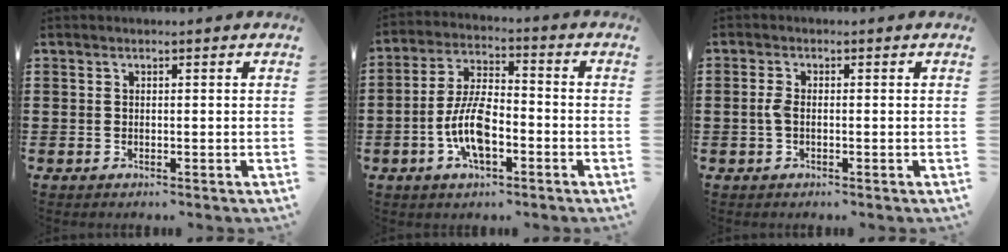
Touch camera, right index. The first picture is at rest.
{"total": 8.9, "force": [-2.9, 3.7, 7.5], "torque": [-0.174, -0.007, -0.059]}
{"total": 2.0, "force": [-0.4, 0.9, 1.8], "torque": [-0.049, -0.004, -0.013]}